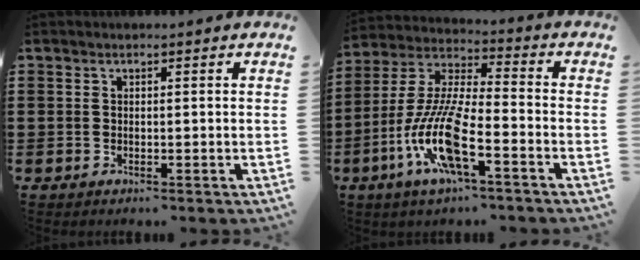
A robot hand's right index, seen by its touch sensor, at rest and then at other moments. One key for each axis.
{"total": 11.9, "fx": -5.4, "fy": 2.3, "fz": 10.3, "tx": -0.240, "ty": -0.019, "tz": -0.110}